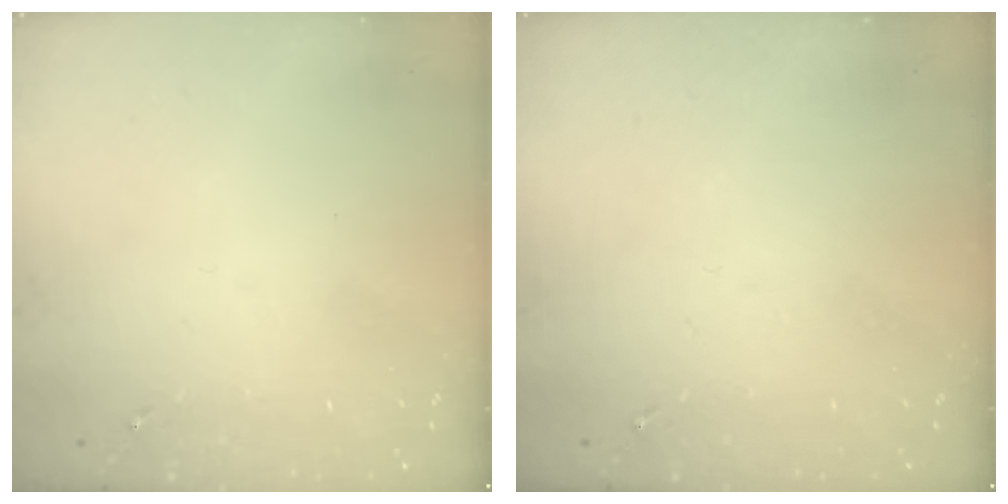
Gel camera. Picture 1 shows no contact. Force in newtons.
{"total": 0.0}